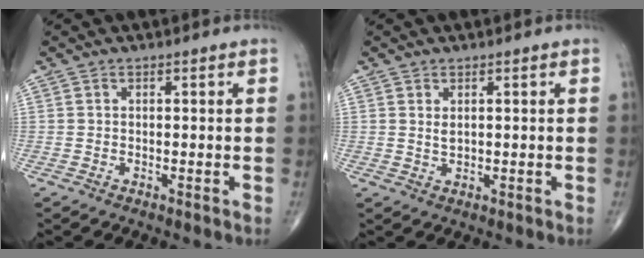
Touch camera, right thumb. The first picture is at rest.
{"total": 1.4, "force": [0.6, 0.7, 1.1], "torque": [-0.018, -0.004, 0.014]}